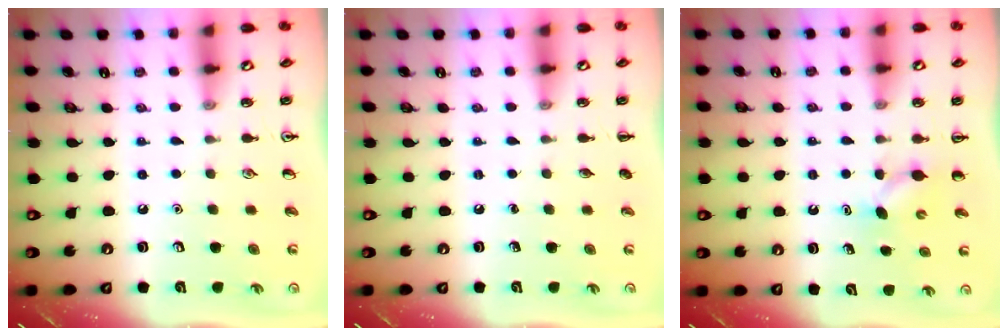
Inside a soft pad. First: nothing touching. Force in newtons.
{"total": 0.0}
{"total": 3.5, "press": 3.3, "slide": 1.0}